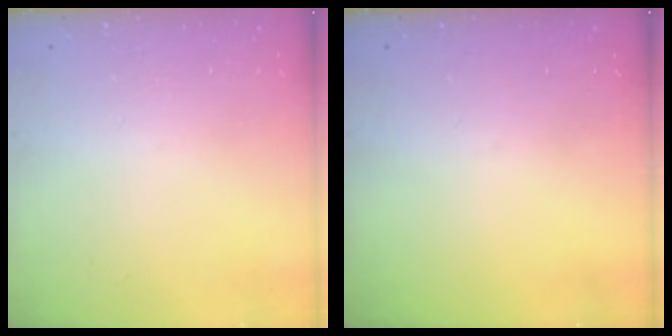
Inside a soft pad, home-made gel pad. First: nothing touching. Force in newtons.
{"total": 0.0}